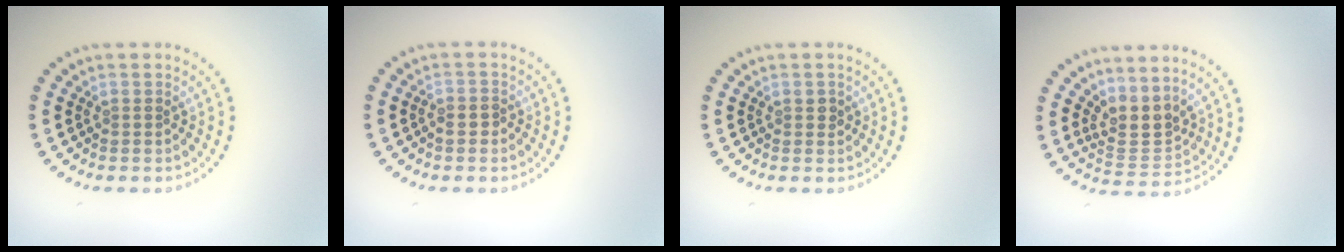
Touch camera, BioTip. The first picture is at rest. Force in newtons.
{"total": 0.9, "press": 0.8, "slide": 0.4}
{"total": 0.7, "press": 0.7, "slide": 0.3}
{"total": 3.0, "press": 2.3, "slide": 1.9}